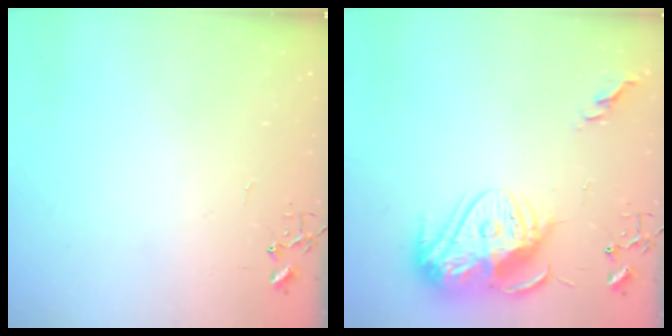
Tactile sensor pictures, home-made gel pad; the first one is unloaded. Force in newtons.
{"total": 15.6, "press": 15.6, "slide": 1.2}